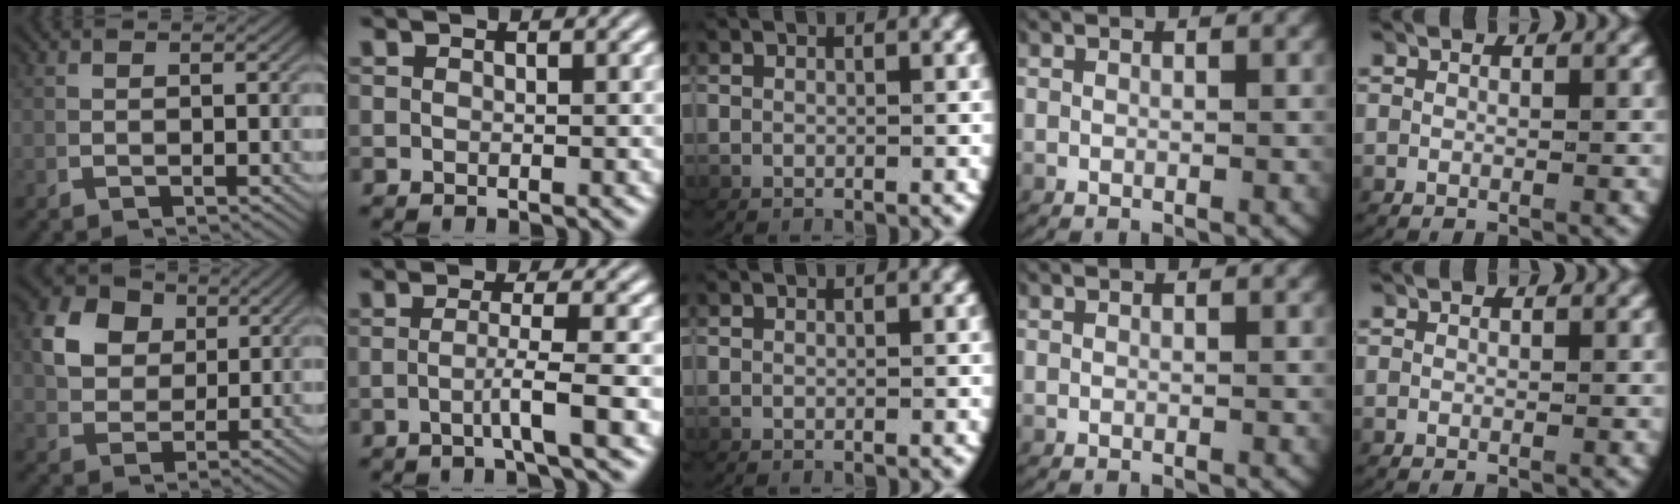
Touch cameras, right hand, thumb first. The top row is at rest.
{"thumb": {"total": 9.1, "force": [3.1, 7.1, 4.8], "torque": [-0.108, -0.009, 0.057]}, "index": {"total": 3.1, "force": [-1.2, -1.2, 2.5], "torque": [-0.043, -0.006, -0.018]}}